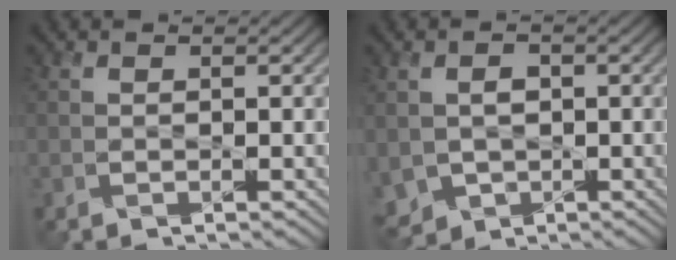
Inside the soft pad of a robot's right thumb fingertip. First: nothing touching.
{"total": 3.7, "force": [-0.4, 3.1, 1.9], "torque": [-0.053, -0.005, -0.005]}